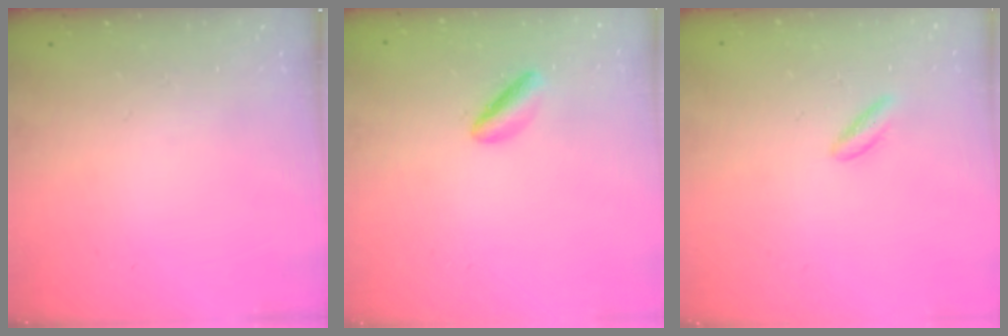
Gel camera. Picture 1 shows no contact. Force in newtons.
{"total": 3.0, "press": 3.0, "slide": 0.4}
{"total": 2.2, "press": 2.0, "slide": 0.9}